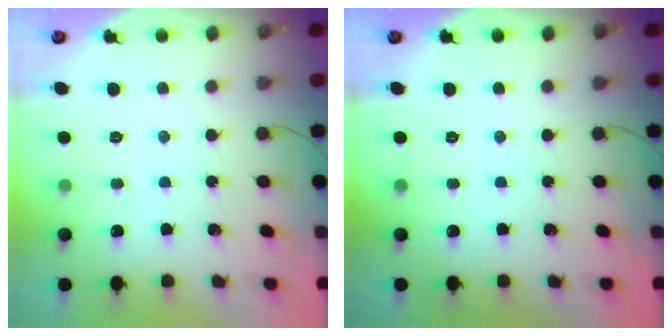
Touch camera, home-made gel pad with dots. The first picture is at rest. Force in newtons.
{"total": 0.0}